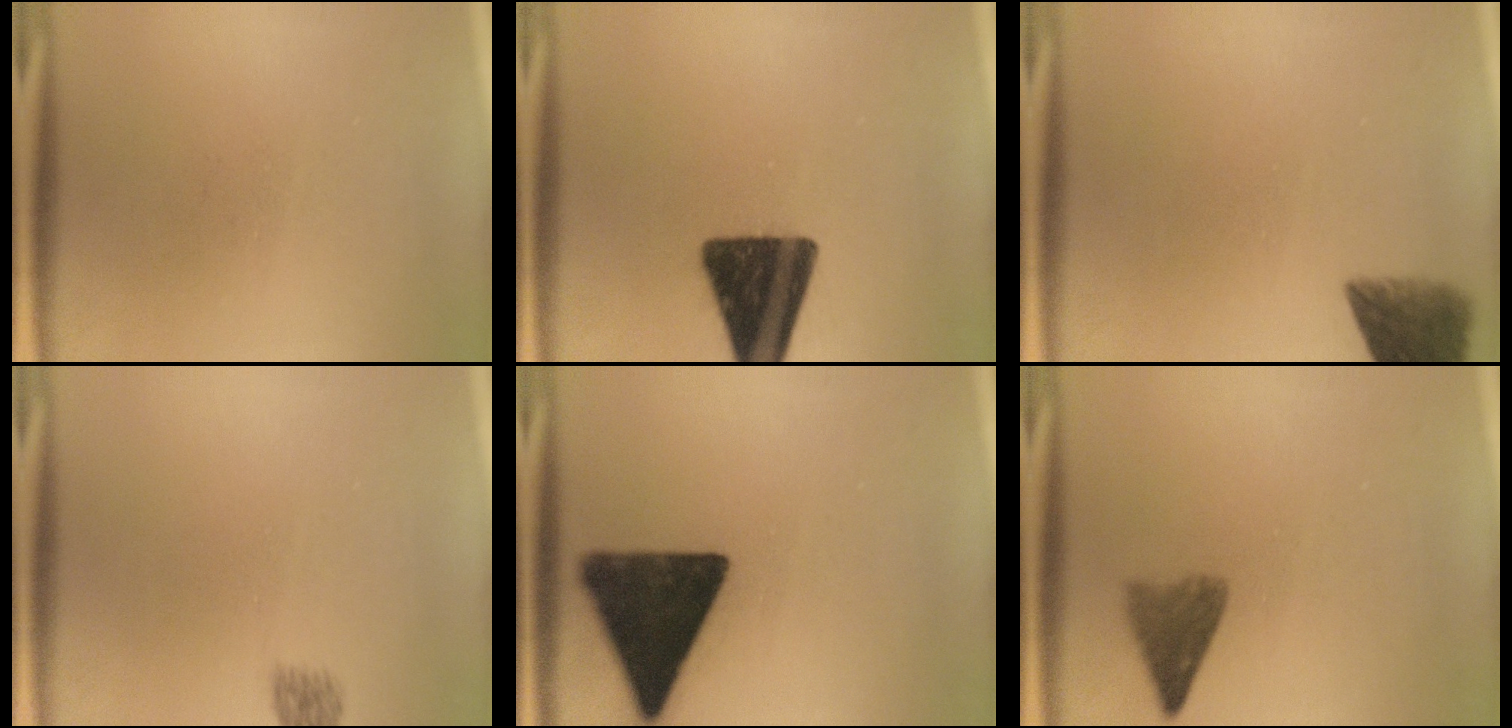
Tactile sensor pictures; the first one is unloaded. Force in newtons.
{"total": 16.5}
{"total": 7.0}
{"total": 2.1}
{"total": 15.9}
{"total": 3.8}